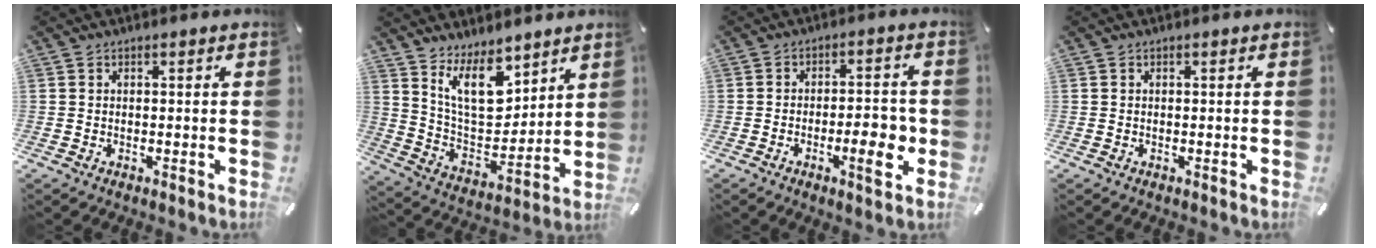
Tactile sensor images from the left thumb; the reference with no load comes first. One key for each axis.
{"total": 14.7, "fx": 9.4, "fy": 7.8, "fz": 8.1, "tx": -0.143, "ty": -0.050, "tz": 0.179}
{"total": 8.7, "fx": -2.5, "fy": 3.3, "fz": 7.6, "tx": -0.102, "ty": 0.007, "tz": -0.040}
{"total": 0.0}